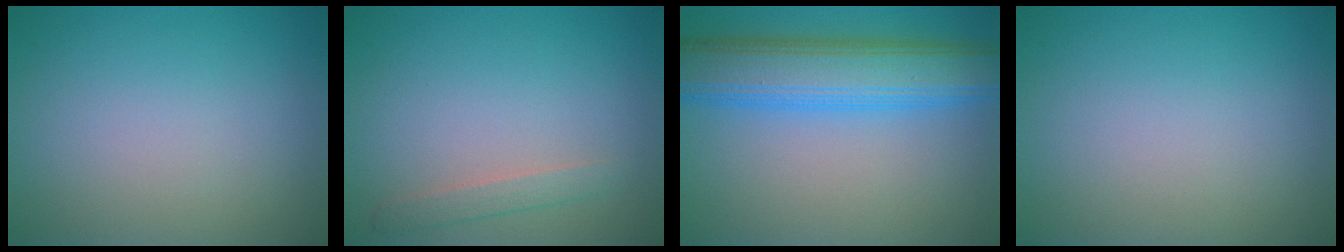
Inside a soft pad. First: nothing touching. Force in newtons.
{"total": 1.4, "press": 1.4, "slide": 0.0}
{"total": 8.2, "press": 8.2, "slide": 0.1}
{"total": 0.0}